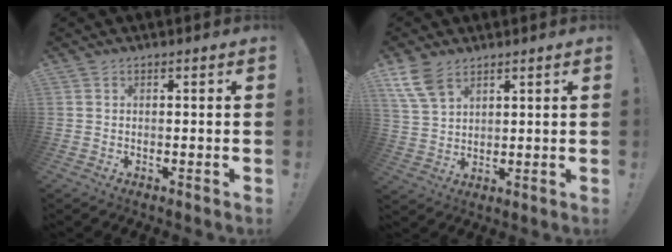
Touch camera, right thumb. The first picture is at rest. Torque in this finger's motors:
{"motor_torque": [0.05, 0.16, 0.22, 0.21, 0.06]}